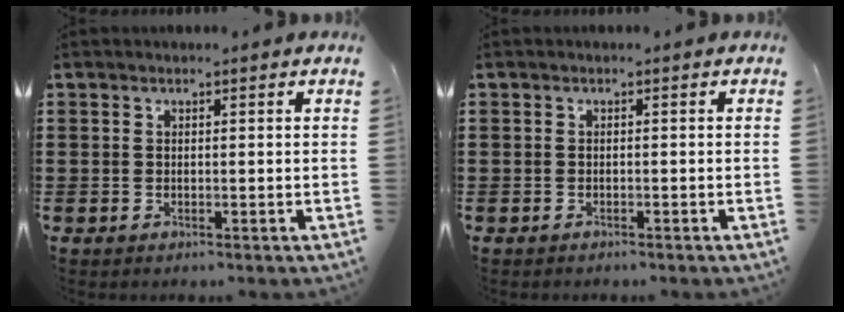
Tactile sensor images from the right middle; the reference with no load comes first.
{"total": 0.5, "force": [-0.5, 0.1, 0.1], "torque": [-0.003, -0.001, -0.010]}